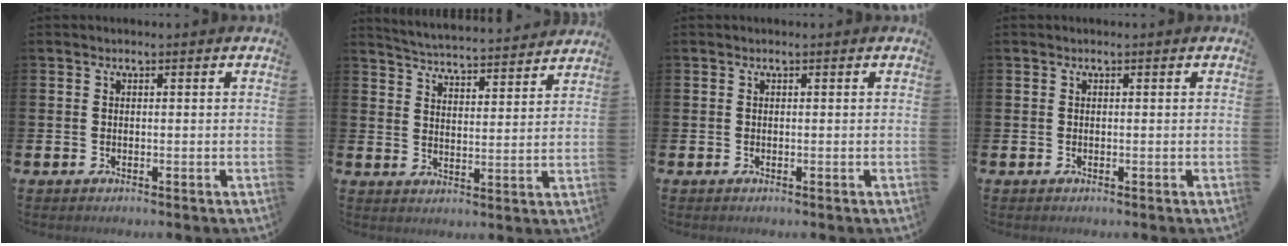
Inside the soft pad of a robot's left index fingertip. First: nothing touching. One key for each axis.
{"total": 5.1, "fx": 5.1, "fy": 0.2, "fz": 0.3, "tx": -0.022, "ty": -0.045, "tz": 0.086}
{"total": 0.0}
{"total": 0.0}